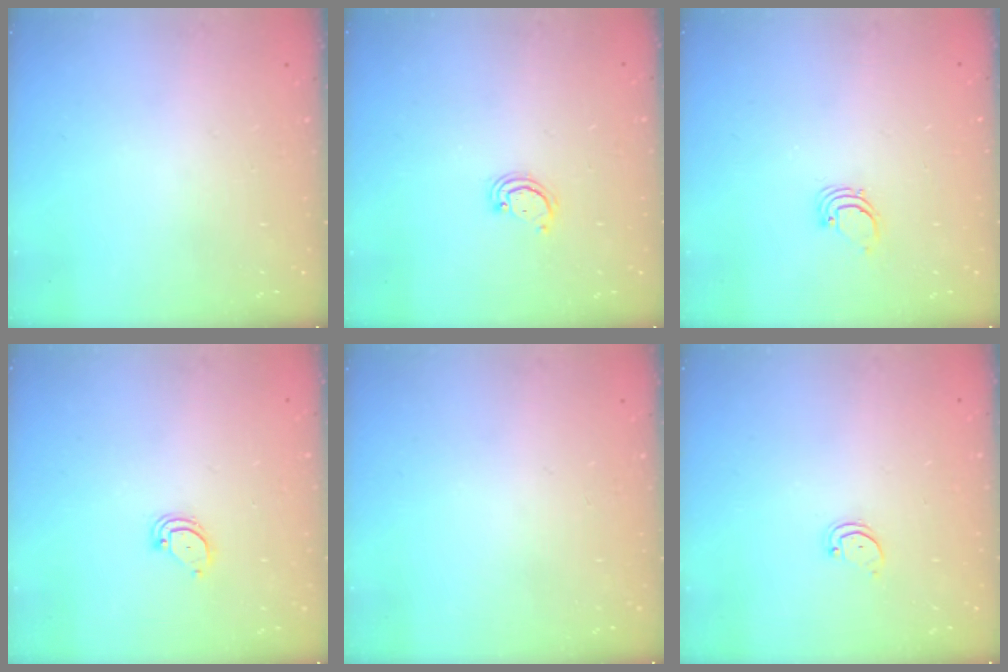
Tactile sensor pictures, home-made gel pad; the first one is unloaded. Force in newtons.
{"total": 2.5, "press": 2.4, "slide": 0.2}
{"total": 1.7, "press": 1.7, "slide": 0.1}
{"total": 2.9, "press": 2.9, "slide": 0.2}
{"total": 0.0}
{"total": 1.8, "press": 1.7, "slide": 0.2}